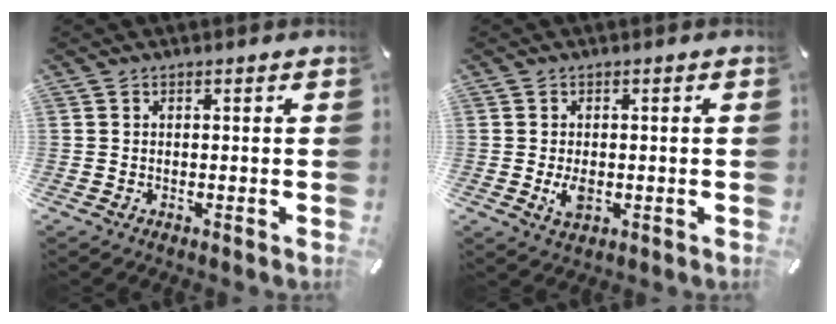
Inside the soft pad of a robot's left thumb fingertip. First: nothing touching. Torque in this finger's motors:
{"motor_torque": [-0.11, 0.61, 0.00, -0.03, 0.00]}